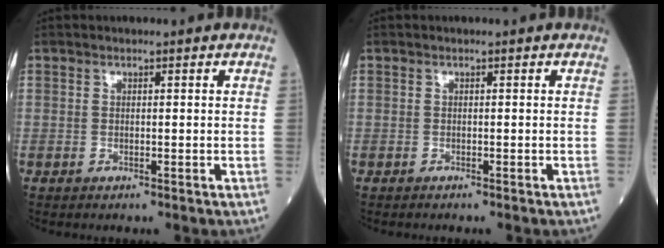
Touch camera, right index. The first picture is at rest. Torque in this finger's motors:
{"motor_torque": [0.17, -0.10, -0.20, -0.07]}